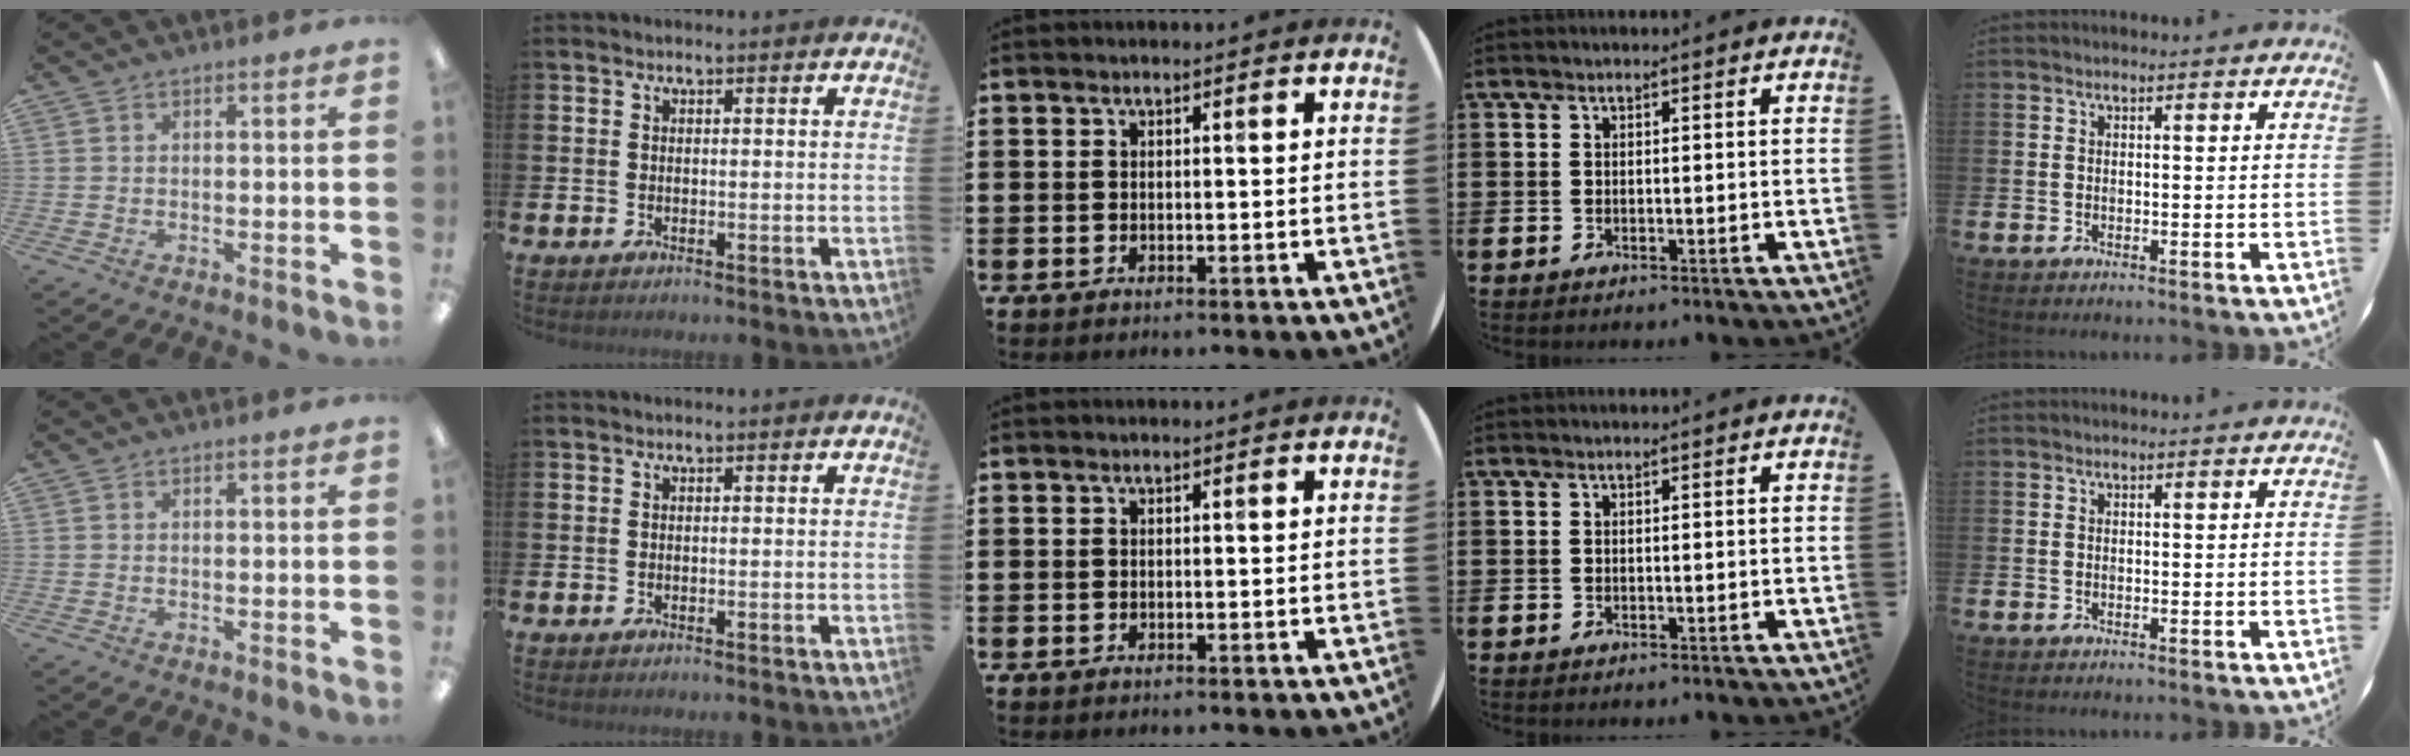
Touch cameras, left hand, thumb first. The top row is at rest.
{}